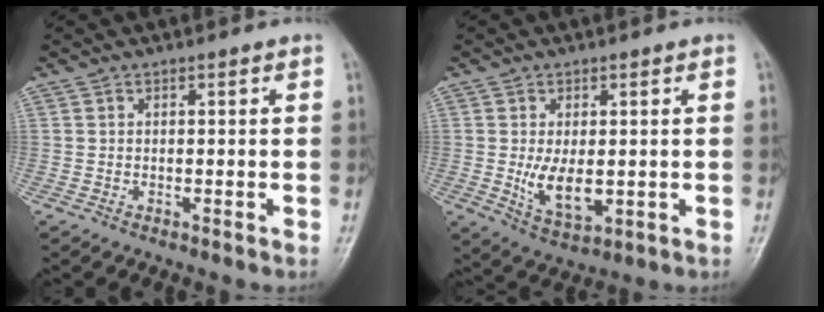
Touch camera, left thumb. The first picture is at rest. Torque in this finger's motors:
{"motor_torque": [1.09, 1.22, 1.00, -0.09, 0.11]}